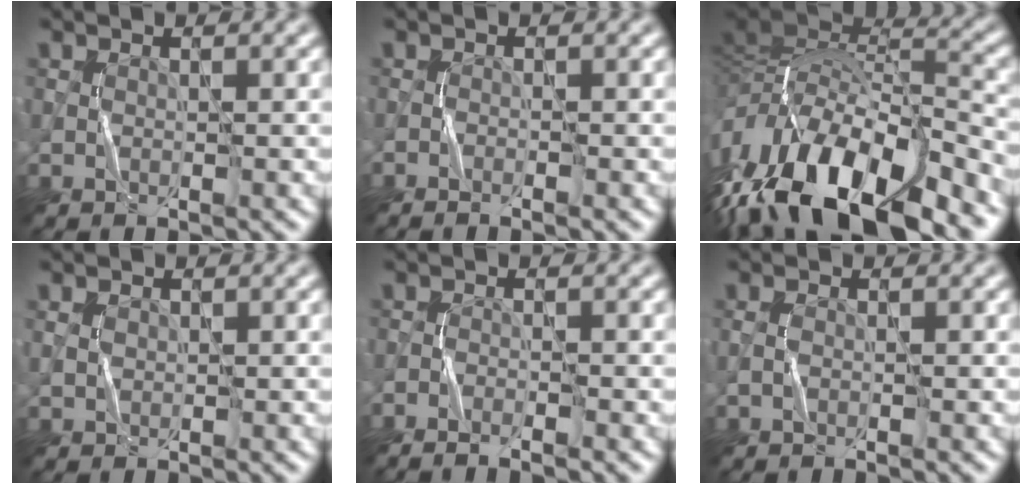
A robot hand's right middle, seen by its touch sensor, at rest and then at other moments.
{"total": 1.3, "force": [-1.0, 0.0, 0.8], "torque": [-0.022, 0.003, -0.021]}
{"total": 18.1, "force": [-8.7, 7.8, 13.9], "torque": [-0.260, 0.006, -0.149]}
{"total": 1.1, "force": [0.2, 0.9, 0.6], "torque": [-0.014, 0.004, 0.003]}
{"total": 3.0, "force": [-2.4, 0.2, 1.7], "torque": [-0.044, -0.005, -0.047]}
{"total": 0.9, "force": [-0.4, 0.3, 0.7], "torque": [-0.018, 0.003, -0.011]}